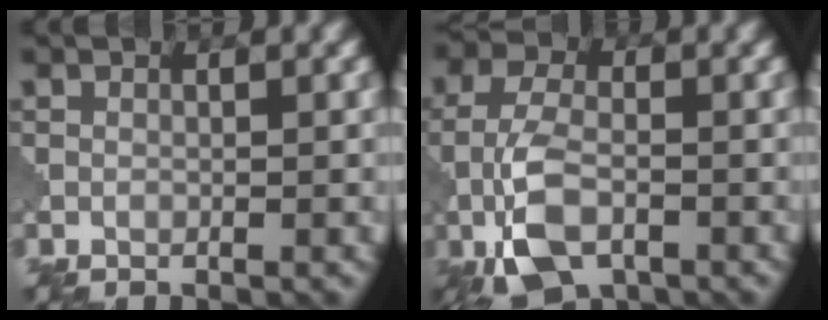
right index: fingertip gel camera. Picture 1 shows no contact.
{"total": 7.3, "force": [-3.0, 3.7, 5.5], "torque": [-0.121, -0.002, -0.068]}